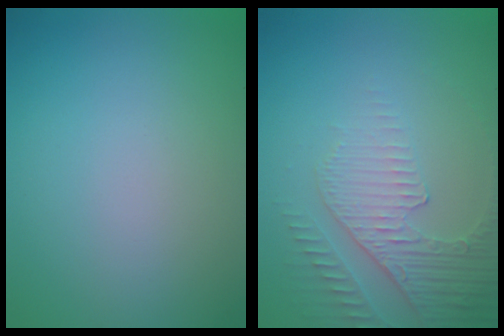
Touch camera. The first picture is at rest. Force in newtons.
{"total": 4.0, "press": 3.5, "slide": 1.8}